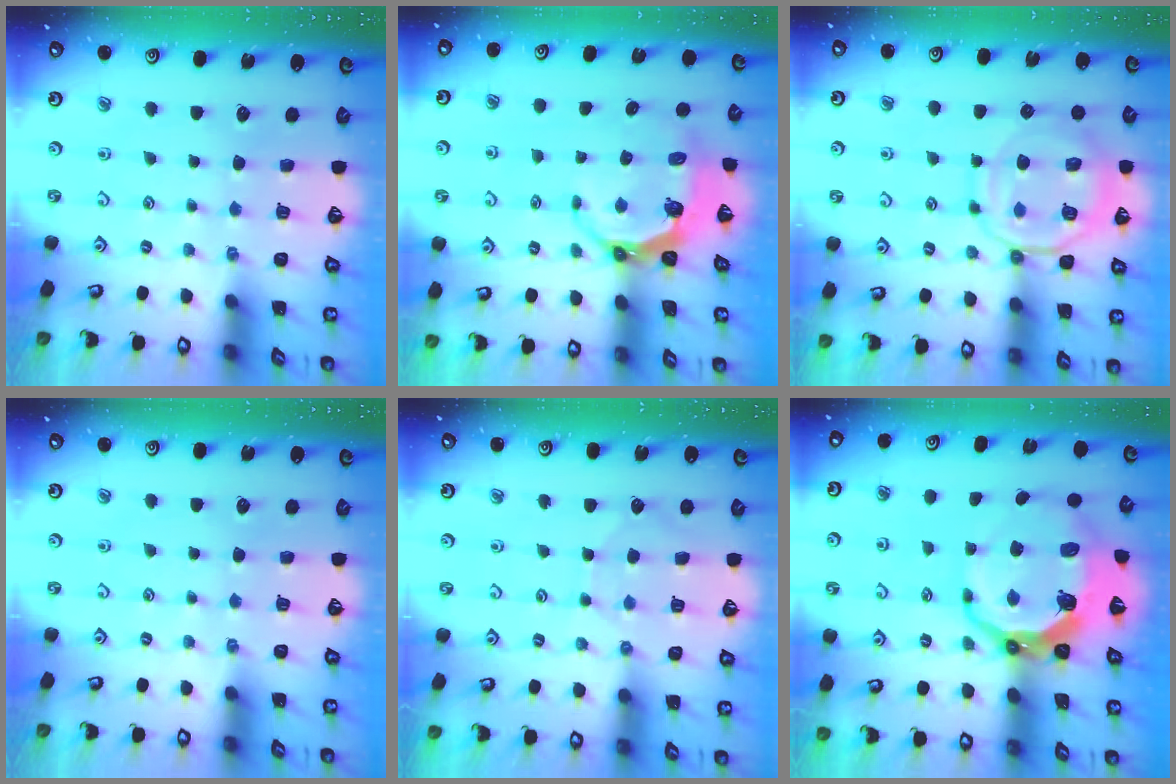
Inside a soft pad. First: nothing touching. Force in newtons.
{"total": 7.1, "press": 6.1, "slide": 3.6}
{"total": 12.4, "press": 12.3, "slide": 1.5}
{"total": 0.0}
{"total": 6.0, "press": 6.0, "slide": 0.6}
{"total": 13.4, "press": 12.4, "slide": 5.0}